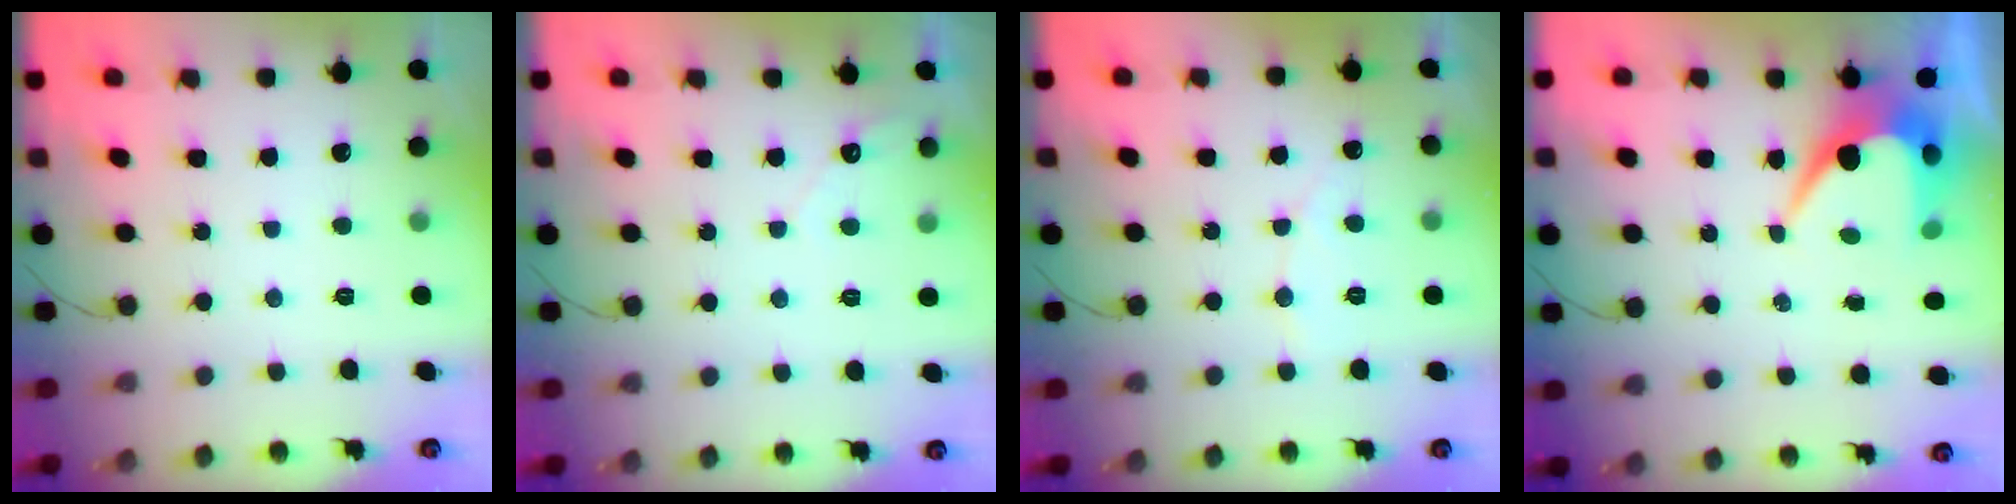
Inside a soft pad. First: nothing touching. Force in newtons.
{"total": 2.9, "press": 2.9, "slide": 0.1}
{"total": 4.1, "press": 4.1, "slide": 0.4}
{"total": 6.8, "press": 6.8, "slide": 0.4}